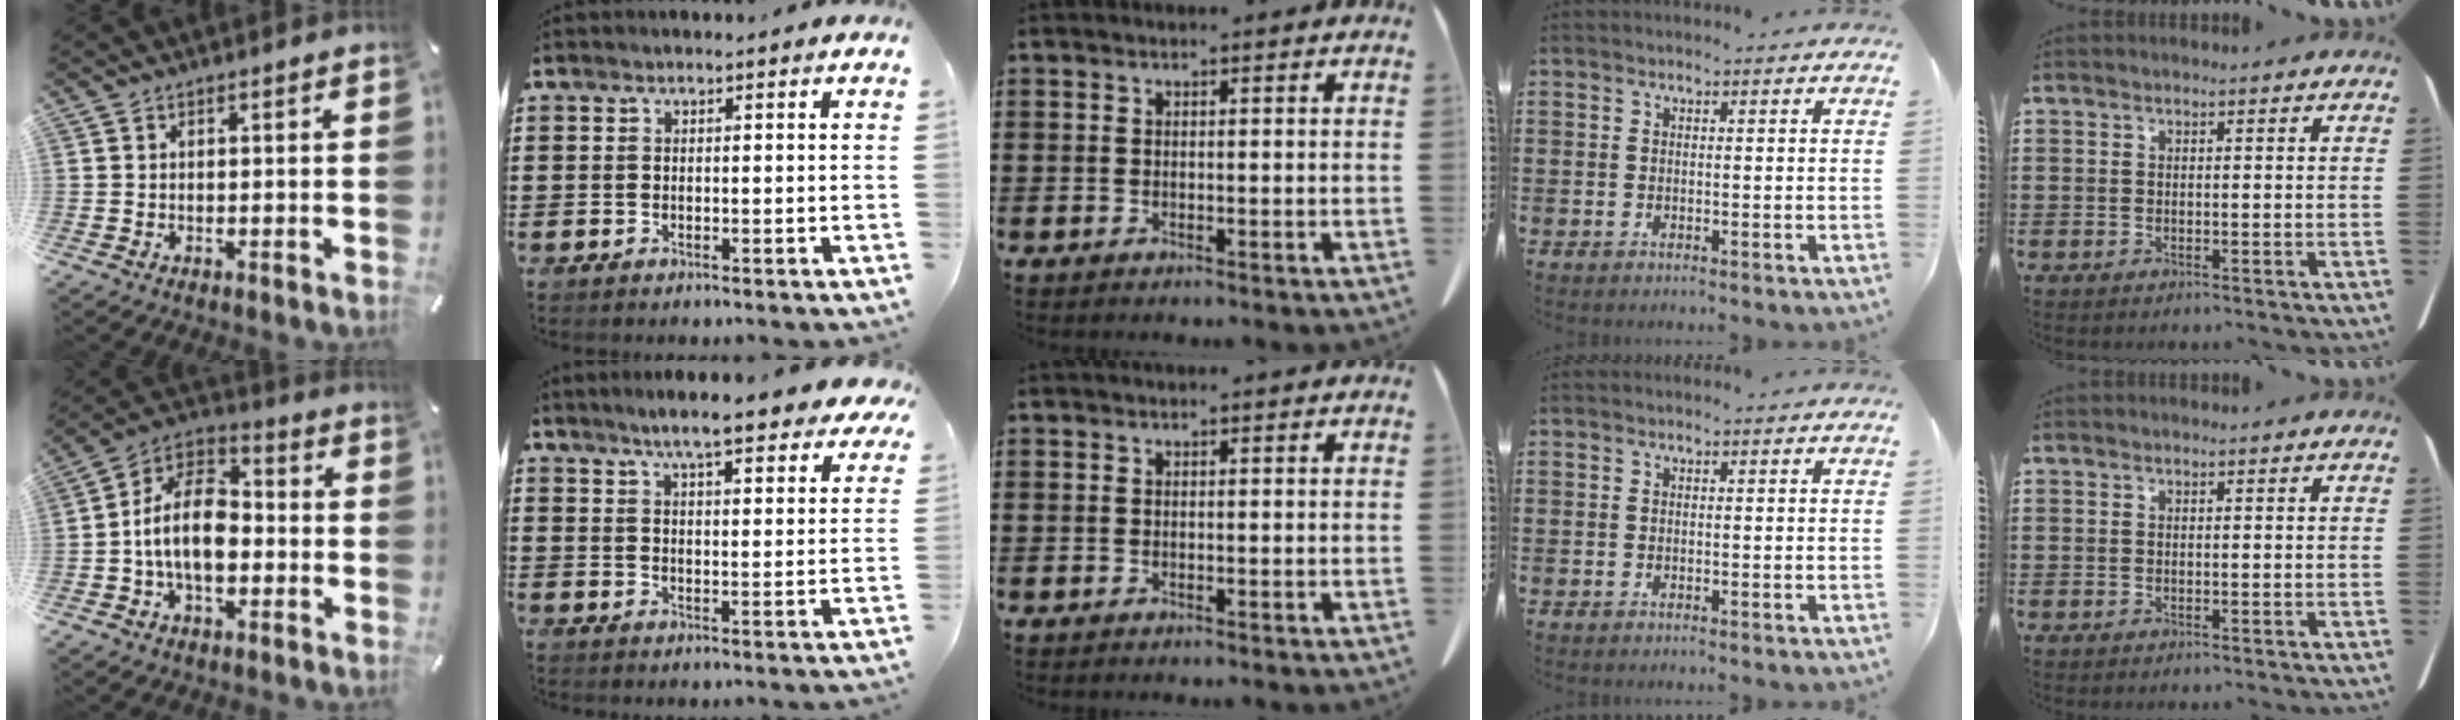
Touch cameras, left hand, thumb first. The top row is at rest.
{"thumb": {"total": 14.0, "force": [-2.9, 9.0, 10.3], "torque": [-0.208, 0.016, -0.055]}, "index": {"total": 7.2, "force": [6.3, 0.7, 3.5], "torque": [-0.073, -0.023, 0.107]}}